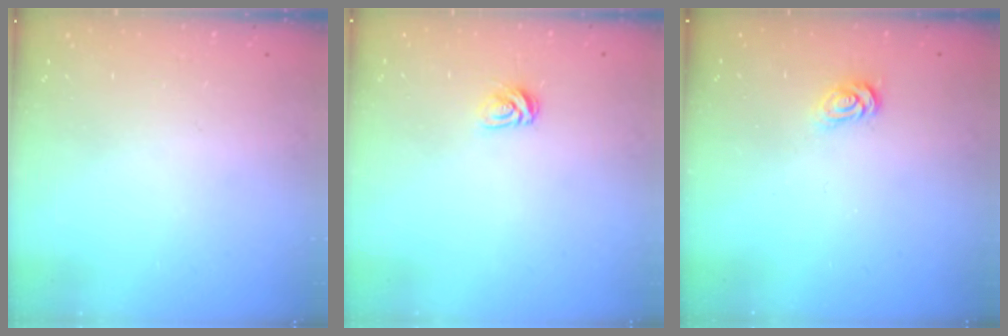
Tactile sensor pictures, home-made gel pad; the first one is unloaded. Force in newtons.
{"total": 4.6, "press": 4.5, "slide": 0.5}
{"total": 2.0, "press": 2.0, "slide": 0.3}